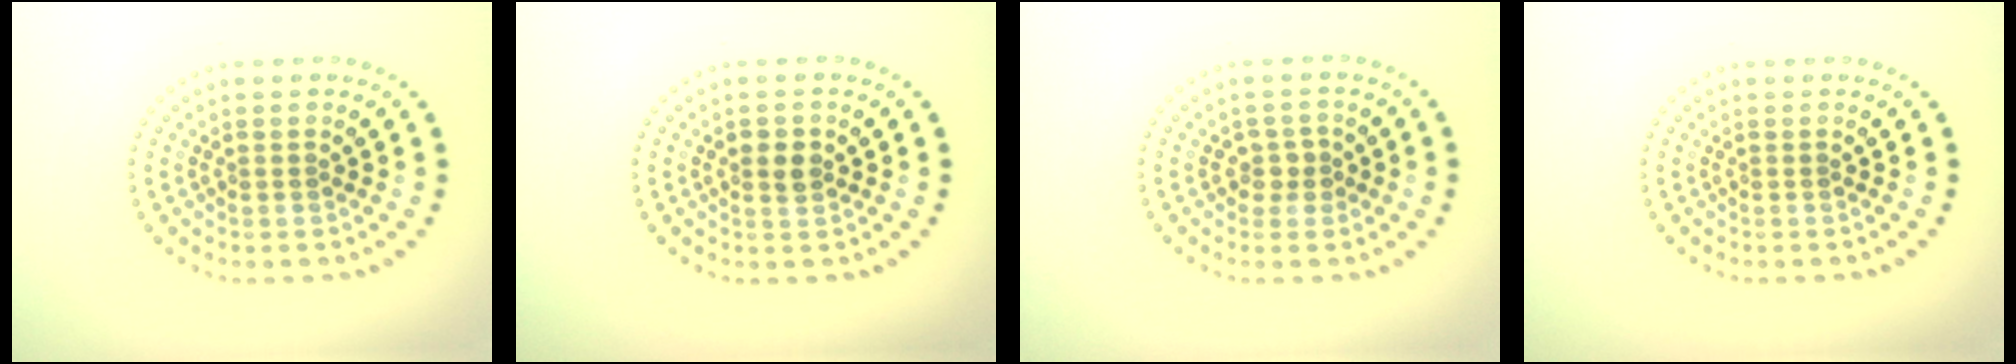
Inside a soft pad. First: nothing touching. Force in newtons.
{"total": 1.7, "press": 1.6, "slide": 0.3}
{"total": 1.5, "press": 1.4, "slide": 0.6}
{"total": 0.0}